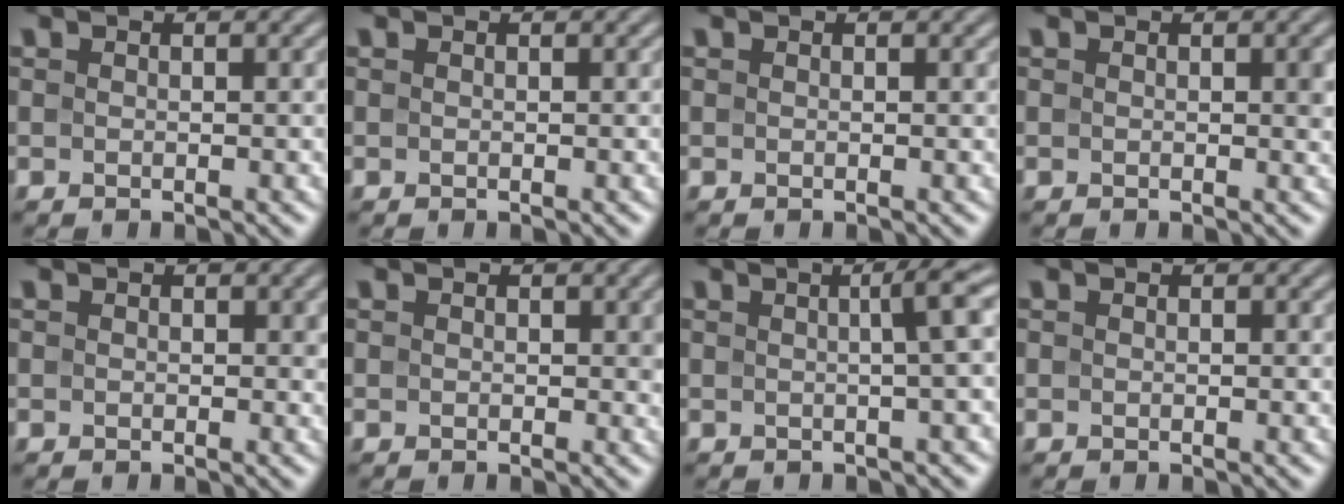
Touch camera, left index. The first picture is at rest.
{"total": 0.0}
{"total": 0.0}
{"total": 0.9, "force": [0.2, 0.2, 0.8], "torque": [-0.009, -0.001, 0.002]}
{"total": 0.7, "force": [0.2, 0.6, 0.3], "torque": [0.000, -0.001, -0.001]}
{"total": 0.9, "force": [0.3, 0.7, 0.5], "torque": [-0.002, 0.000, 0.001]}
{"total": 3.6, "force": [0.3, 0.7, 3.5], "torque": [-0.038, 0.014, 0.001]}
{"total": 0.0}